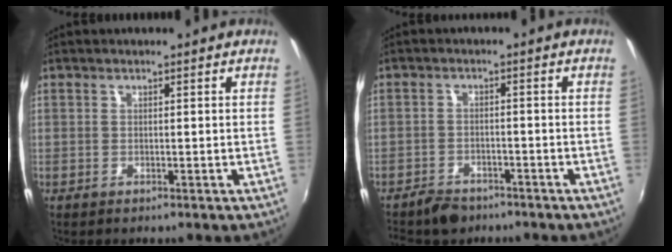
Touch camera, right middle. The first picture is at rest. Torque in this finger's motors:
{"motor_torque": [0.12, -0.11, 0.01, 0.00]}